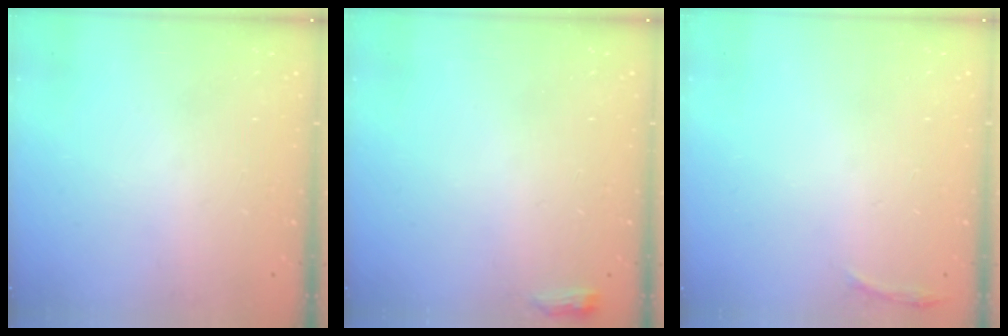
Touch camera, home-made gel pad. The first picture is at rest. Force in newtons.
{"total": 4.7, "press": 4.6, "slide": 0.8}
{"total": 3.0, "press": 1.9, "slide": 2.3}